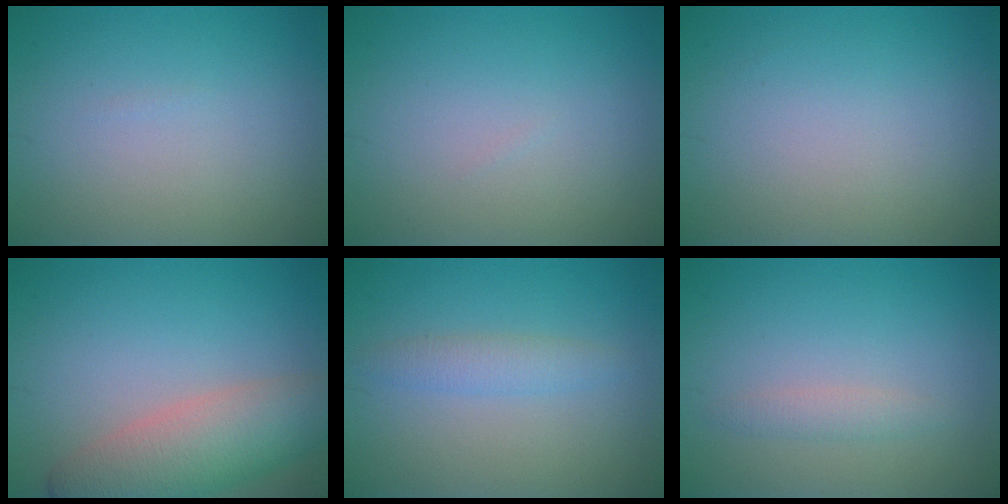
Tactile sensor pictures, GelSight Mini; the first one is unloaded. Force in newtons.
{"total": 0.0}
{"total": 0.0}
{"total": 6.7, "press": 6.7, "slide": 0.6}
{"total": 1.9, "press": 1.9, "slide": 0.0}
{"total": 1.2, "press": 1.2, "slide": 0.1}